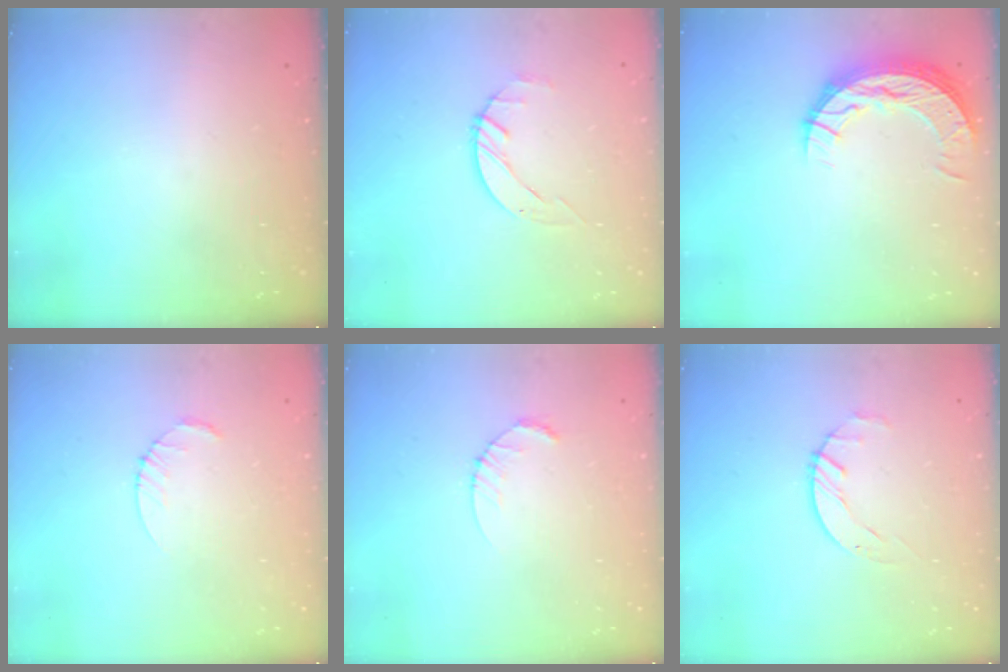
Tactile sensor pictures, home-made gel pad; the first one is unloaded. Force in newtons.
{"total": 1.4, "press": 1.4, "slide": 0.2}
{"total": 9.9, "press": 9.9, "slide": 0.7}
{"total": 2.5, "press": 2.5, "slide": 0.3}
{"total": 2.6, "press": 2.6, "slide": 0.4}
{"total": 1.7, "press": 1.7, "slide": 0.3}